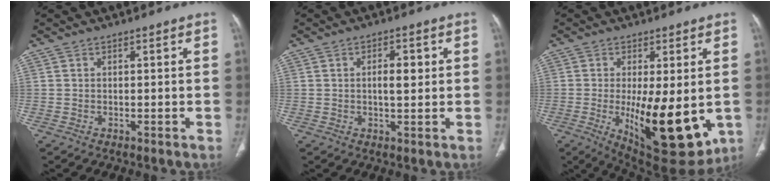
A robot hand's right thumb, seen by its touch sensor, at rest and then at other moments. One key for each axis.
{"total": 4.1, "fx": 0.7, "fy": 1.7, "fz": 3.6, "tx": -0.053, "ty": -0.001, "tz": 0.011}
{"total": 16.7, "fx": -2.8, "fy": 6.2, "fz": 15.2, "tx": -0.227, "ty": -0.033, "tz": -0.023}